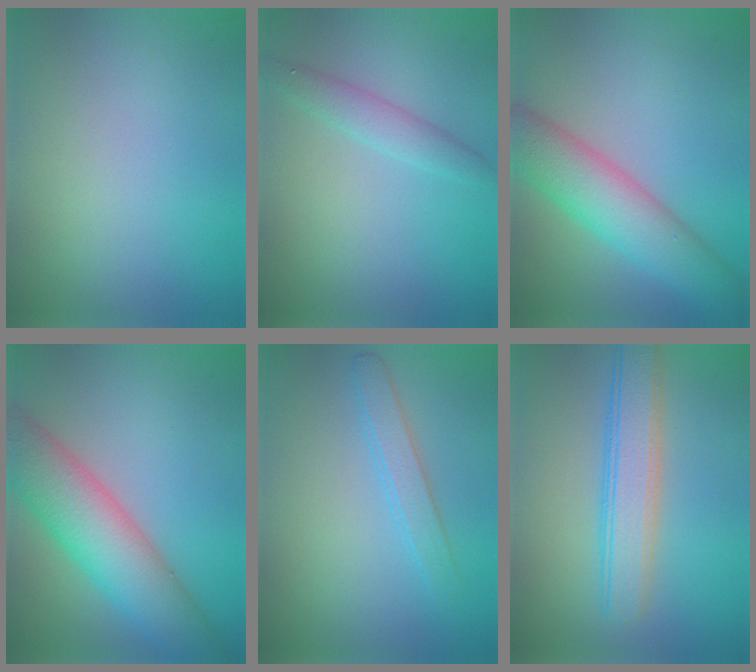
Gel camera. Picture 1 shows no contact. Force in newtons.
{"total": 2.1, "press": 2.1, "slide": 0.1}
{"total": 6.7, "press": 6.7, "slide": 0.3}
{"total": 8.7, "press": 8.7, "slide": 0.5}
{"total": 2.0, "press": 2.0, "slide": 0.0}
{"total": 4.7, "press": 4.7, "slide": 0.1}